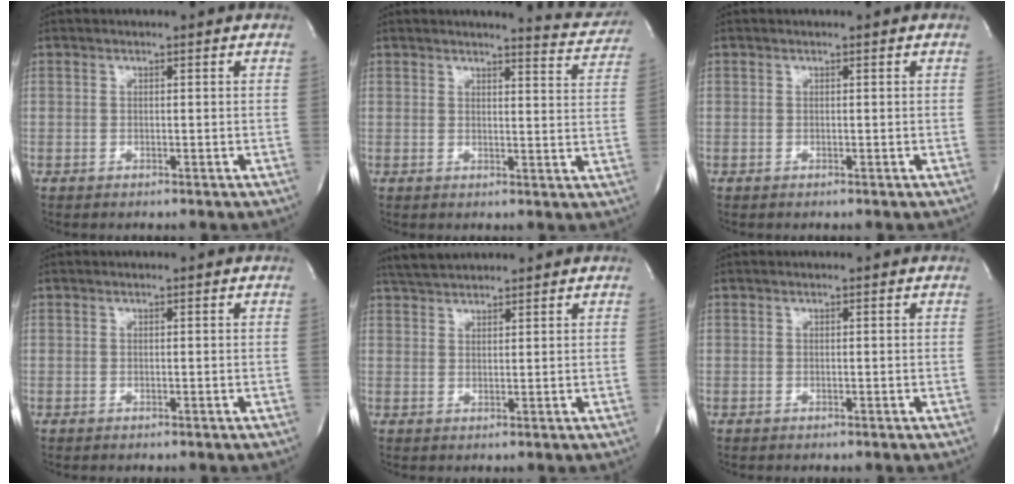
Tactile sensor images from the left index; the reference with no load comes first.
{"total": 7.1, "force": [7.1, 0.5, 0.8], "torque": [-0.002, -0.038, 0.063]}
{"total": 0.0}
{"total": 0.0}
{"total": 4.5, "force": [4.3, 0.7, 1.3], "torque": [-0.030, 0.022, 0.081]}
{"total": 0.0}